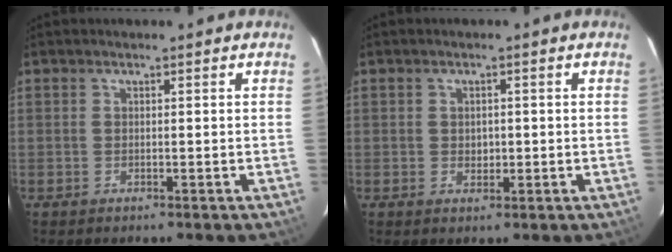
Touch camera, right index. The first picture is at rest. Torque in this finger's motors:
{"motor_torque": [0.00, 0.04, 0.00, 0.00]}